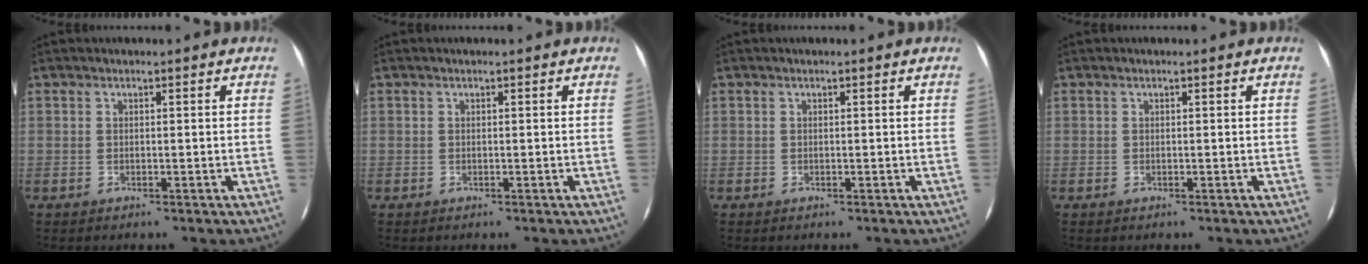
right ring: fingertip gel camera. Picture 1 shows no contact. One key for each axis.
{"total": 0.0}
{"total": 0.0}
{"total": 0.0}